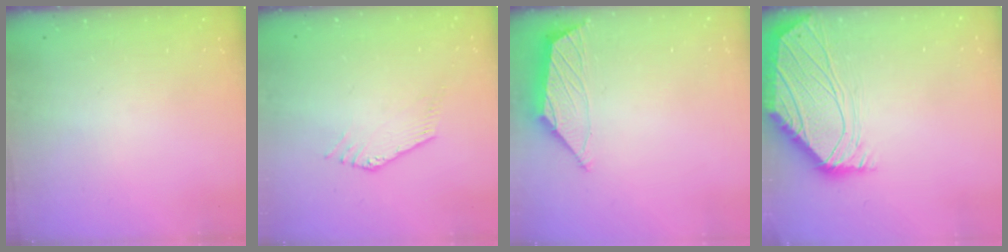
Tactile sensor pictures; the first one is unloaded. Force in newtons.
{"total": 0.5, "press": 0.3, "slide": 0.4}
{"total": 2.0, "press": 1.9, "slide": 0.7}
{"total": 0.0}